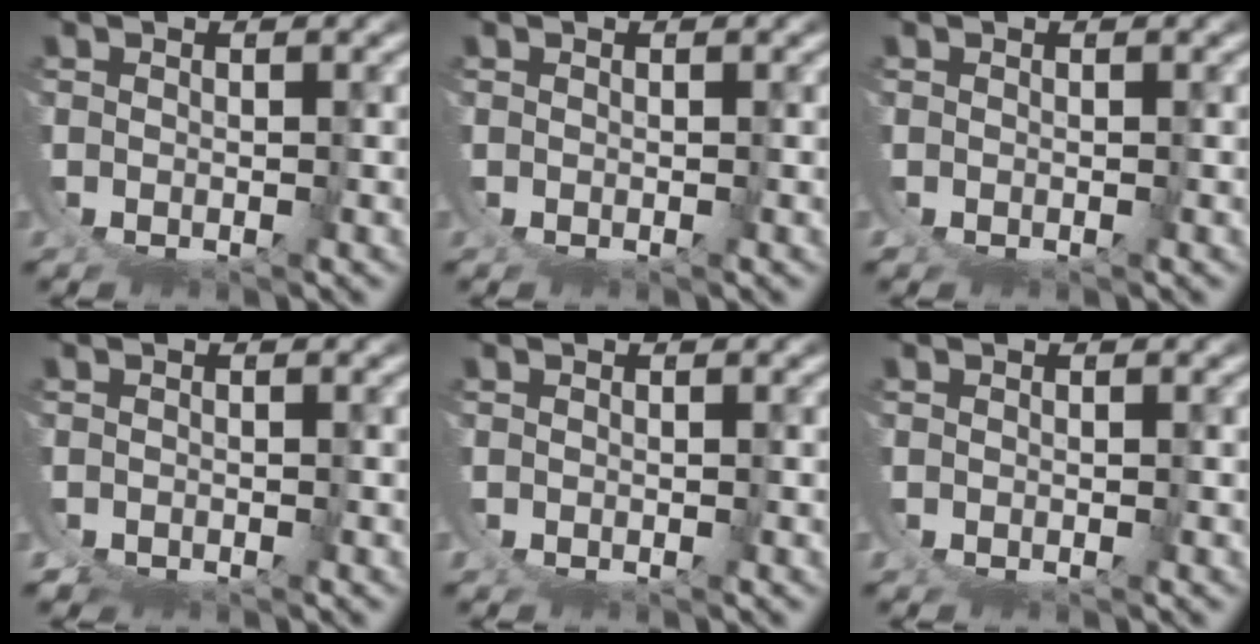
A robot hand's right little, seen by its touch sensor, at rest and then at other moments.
{"total": 0.0}
{"total": 0.0}
{"total": 0.6, "force": [-0.4, -0.4, 0.1], "torque": [0.012, 0.003, -0.012]}
{"total": 0.0}
{"total": 0.0}